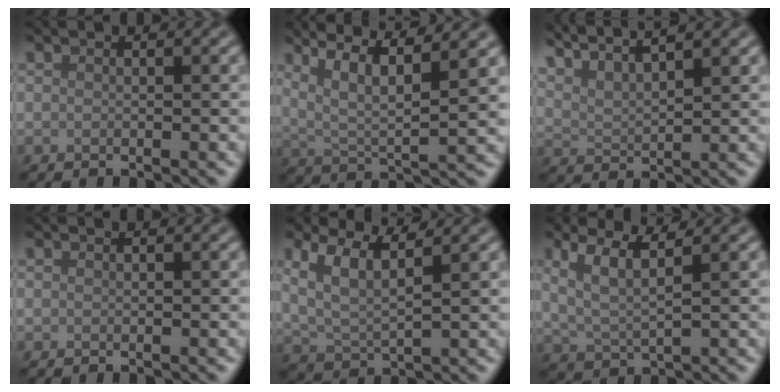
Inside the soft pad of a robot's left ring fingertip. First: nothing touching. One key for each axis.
{"total": 8.4, "fx": 4.7, "fy": 2.1, "fz": 6.6, "tx": -0.100, "ty": 0.015, "tz": 0.074}
{"total": 6.9, "fx": 5.6, "fy": 1.6, "fz": 3.8, "tx": -0.066, "ty": 0.024, "tz": 0.073}
{"total": 0.0}
{"total": 4.9, "fx": 3.0, "fy": 1.8, "fz": 3.5, "tx": -0.075, "ty": 0.007, "tz": 0.057}
{"total": 3.8, "fx": 2.1, "fy": 1.2, "fz": 2.9, "tx": -0.062, "ty": 0.002, "tz": 0.041}